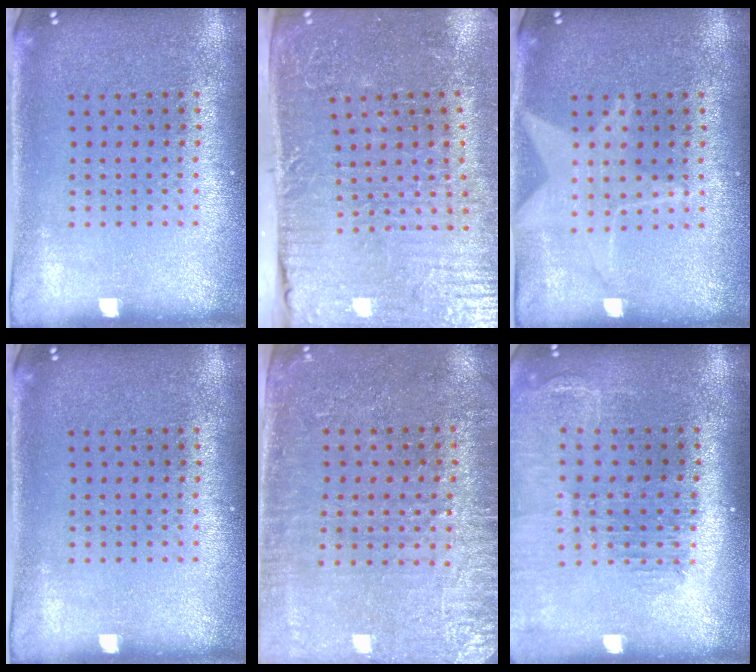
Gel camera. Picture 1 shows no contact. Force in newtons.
{"total": 4.6, "press": 4.4, "slide": 1.3}
{"total": 2.3, "press": 2.3, "slide": 0.3}
{"total": 0.0}
{"total": 3.3, "press": 3.0, "slide": 1.5}
{"total": 1.4, "press": 1.4, "slide": 0.2}